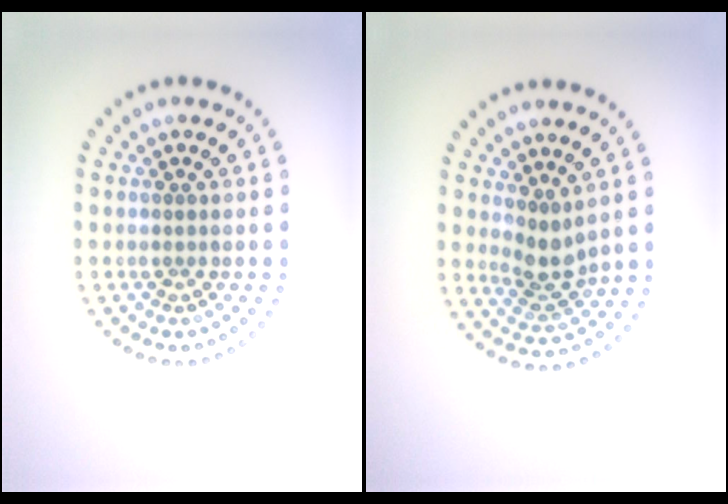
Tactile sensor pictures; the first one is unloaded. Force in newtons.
{"total": 2.5, "press": 2.0, "slide": 1.5}